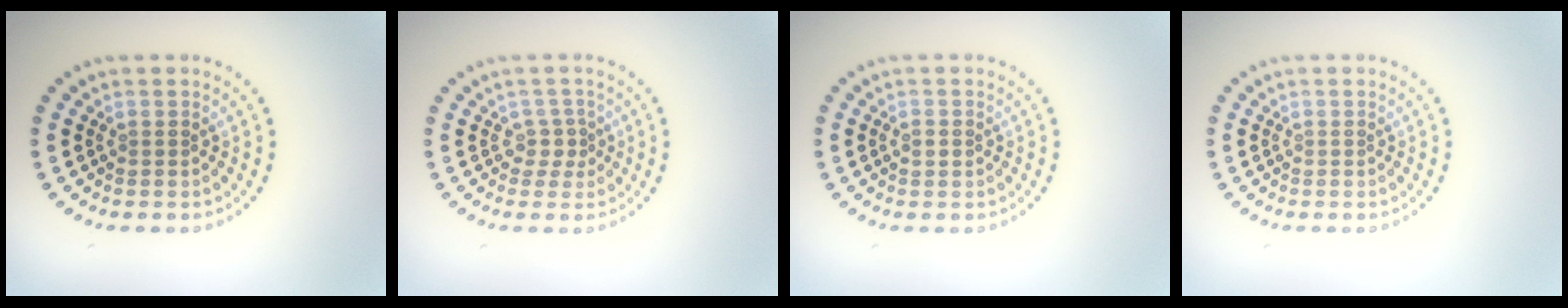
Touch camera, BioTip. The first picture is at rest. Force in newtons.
{"total": 1.6, "press": 1.2, "slide": 1.1}
{"total": 1.1, "press": 1.1, "slide": 0.1}
{"total": 0.0}